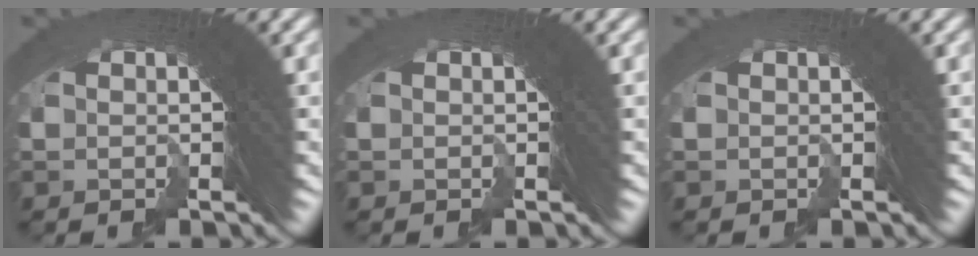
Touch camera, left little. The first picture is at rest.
{"total": 0.0}
{"total": 0.0}